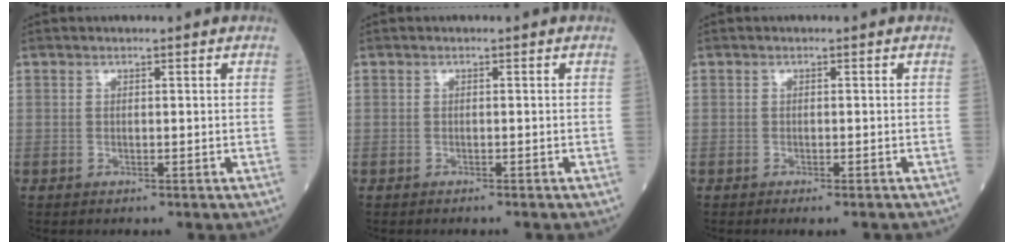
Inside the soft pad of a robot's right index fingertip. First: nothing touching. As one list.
[{"total": 1.4, "force": [-1.3, 0.0, 0.6], "torque": [-0.007, 0.000, -0.015]}, {"total": 2.5, "force": [-2.2, 0.3, 1.2], "torque": [-0.009, -0.005, -0.029]}]